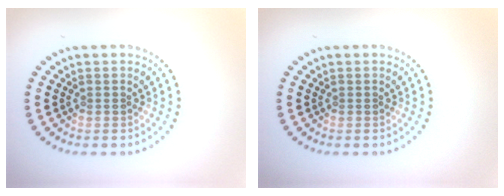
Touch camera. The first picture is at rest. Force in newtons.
{"total": 0.0}